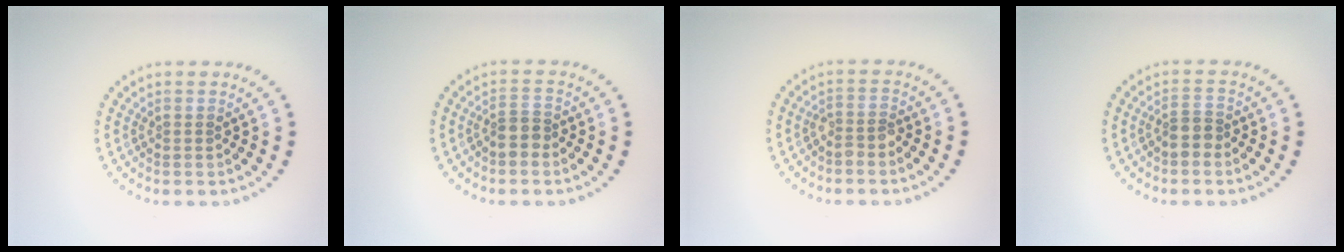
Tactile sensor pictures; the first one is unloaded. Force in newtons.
{"total": 2.1, "press": 1.7, "slide": 1.1}
{"total": 1.5, "press": 1.2, "slide": 0.9}
{"total": 2.1, "press": 1.7, "slide": 1.1}